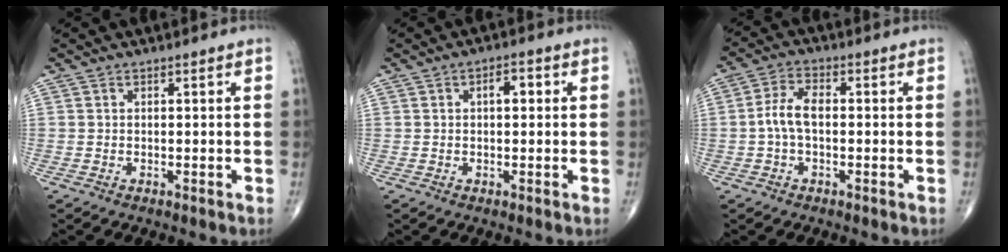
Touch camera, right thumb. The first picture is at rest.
{"total": 3.3, "force": [0.7, 1.6, 2.8], "torque": [-0.035, 0.006, 0.006]}
{"total": 5.5, "force": [-0.5, 2.9, 4.6], "torque": [-0.094, 0.019, -0.016]}